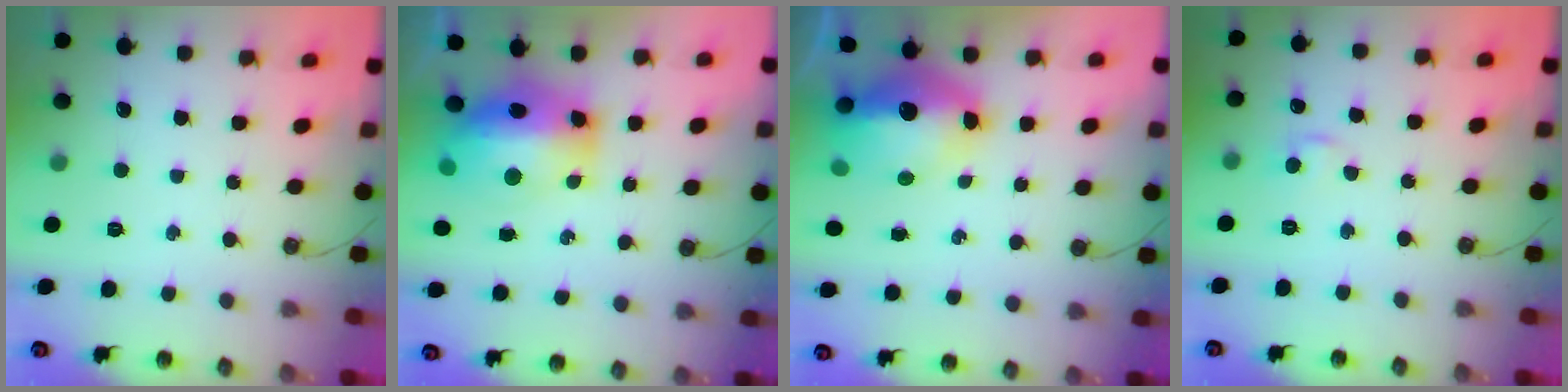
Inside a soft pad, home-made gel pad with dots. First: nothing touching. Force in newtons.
{"total": 17.2, "press": 17.2, "slide": 1.6}
{"total": 15.3, "press": 15.2, "slide": 1.7}
{"total": 5.8, "press": 5.8, "slide": 0.6}